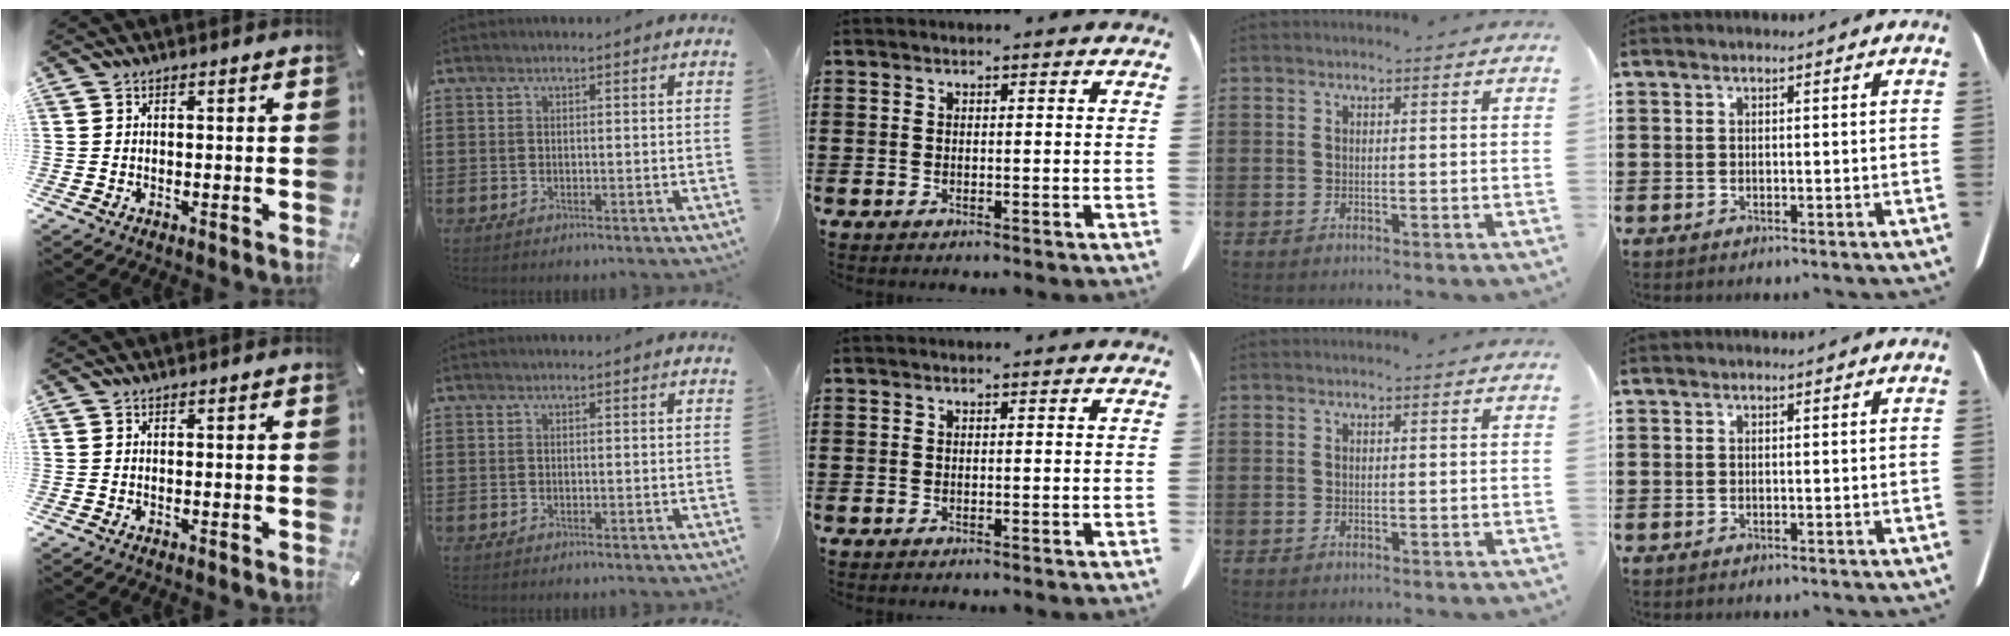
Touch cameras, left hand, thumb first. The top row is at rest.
{}